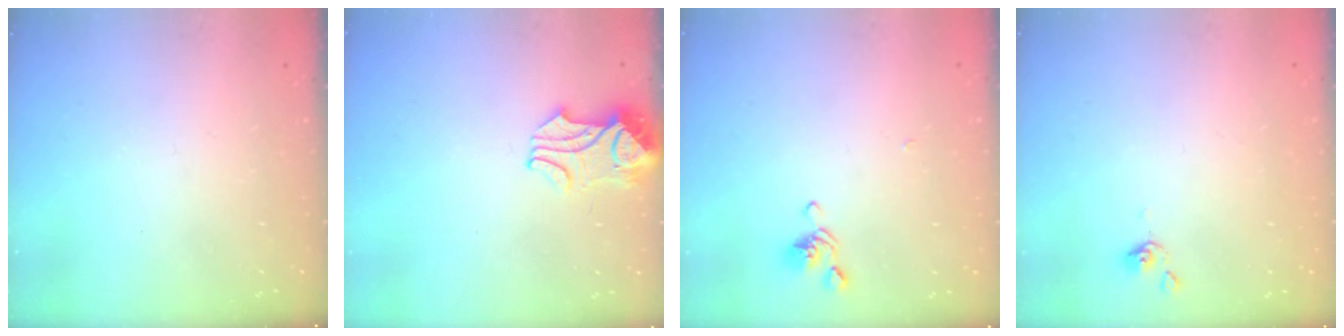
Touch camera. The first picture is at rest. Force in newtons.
{"total": 2.2, "press": 2.2, "slide": 0.6}
{"total": 2.9, "press": 2.8, "slide": 0.6}
{"total": 0.9, "press": 0.8, "slide": 0.2}